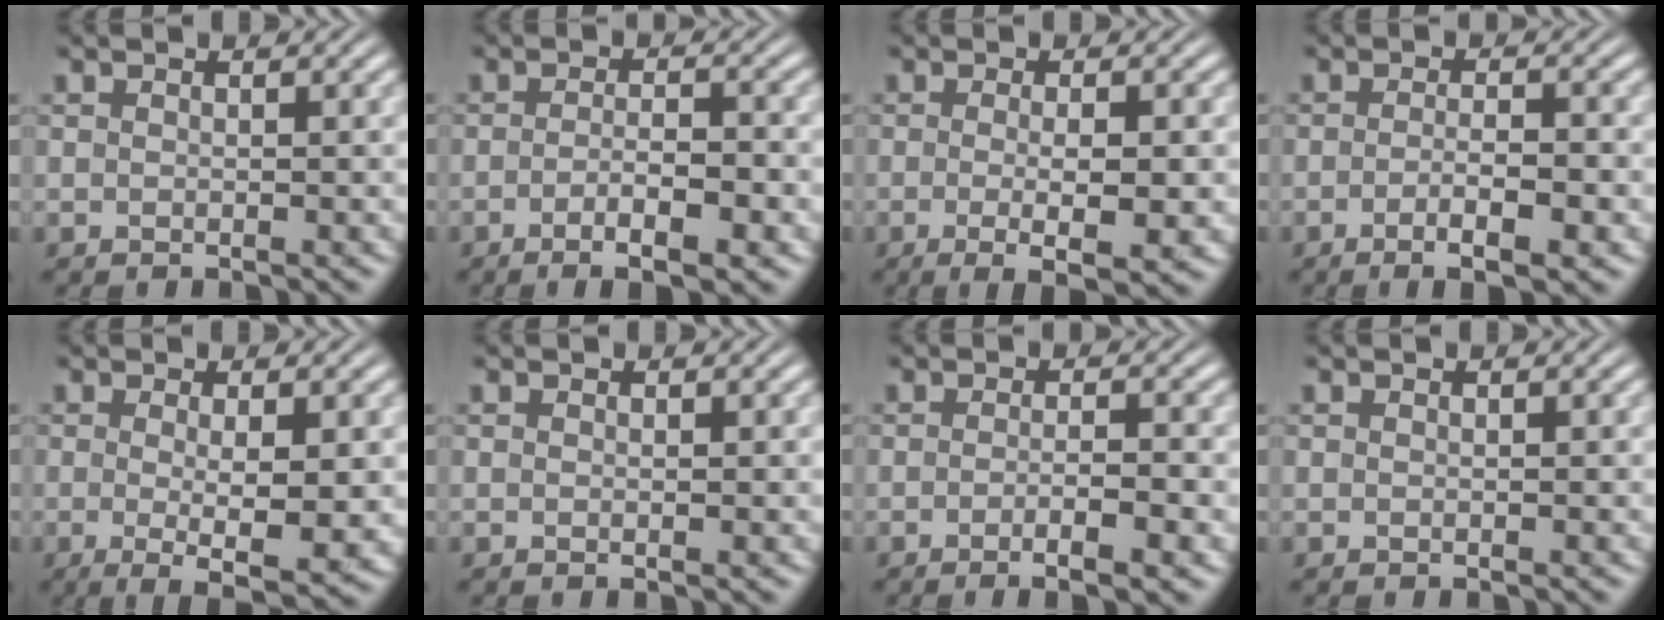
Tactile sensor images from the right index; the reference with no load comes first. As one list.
[{"total": 4.3, "force": [-2.6, 0.7, 3.3], "torque": [-0.050, -0.010, -0.044]}, {"total": 5.4, "force": [-2.8, 1.3, 4.4], "torque": [-0.074, -0.023, -0.033]}, {"total": 3.7, "force": [-2.2, 0.5, 3.0], "torque": [-0.047, -0.008, -0.038]}, {"total": 5.7, "force": [-2.3, 1.5, 5.0], "torque": [-0.086, -0.035, -0.021]}, {"total": 0.0}, {"total": 3.1, "force": [-2.0, 0.2, 2.3], "torque": [-0.033, -0.003, -0.039]}, {"total": 0.0}]